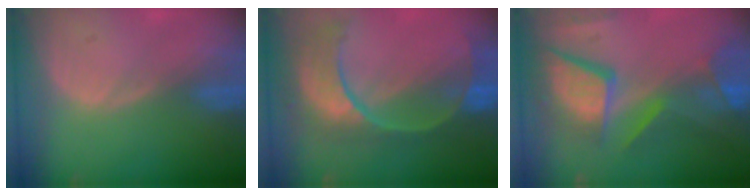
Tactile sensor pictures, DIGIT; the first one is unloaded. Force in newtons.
{"total": 11.1, "press": 9.4, "slide": 6.0}
{"total": 12.4, "press": 10.2, "slide": 7.1}